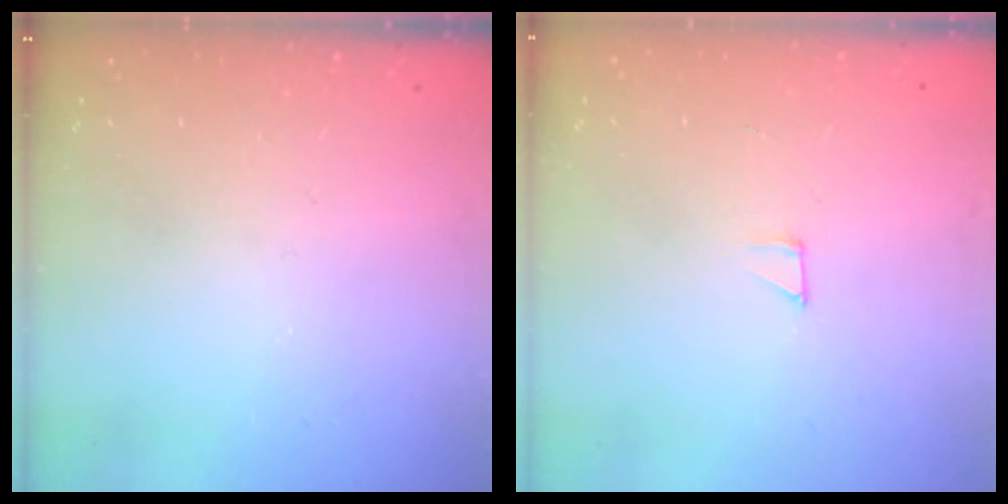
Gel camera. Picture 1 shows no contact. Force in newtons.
{"total": 2.1, "press": 2.1, "slide": 0.1}